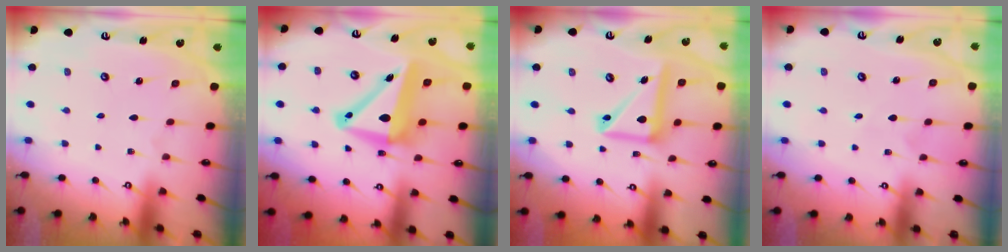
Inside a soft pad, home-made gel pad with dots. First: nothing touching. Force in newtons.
{"total": 11.5, "press": 11.3, "slide": 2.1}
{"total": 14.1, "press": 14.0, "slide": 1.8}
{"total": 3.6, "press": 3.6, "slide": 0.3}